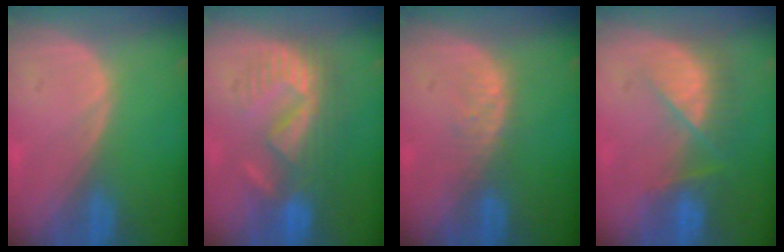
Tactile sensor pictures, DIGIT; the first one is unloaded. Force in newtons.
{"total": 9.0, "press": 8.4, "slide": 3.2}
{"total": 2.8, "press": 2.8, "slide": 0.3}
{"total": 7.8, "press": 7.1, "slide": 3.1}